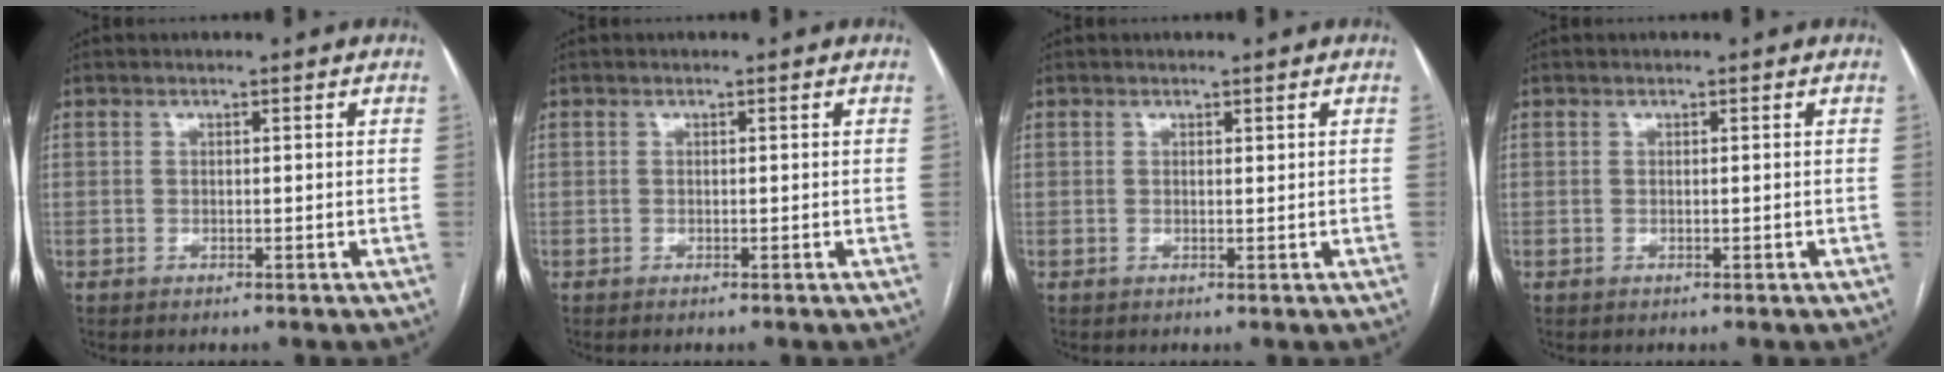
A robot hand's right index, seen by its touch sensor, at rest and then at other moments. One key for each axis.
{"total": 0.0}
{"total": 0.0}
{"total": 0.0}